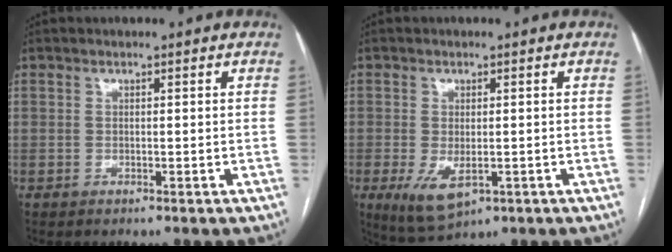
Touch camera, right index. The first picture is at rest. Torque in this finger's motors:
{"motor_torque": [1.08, -0.68, 0.41, 0.10]}